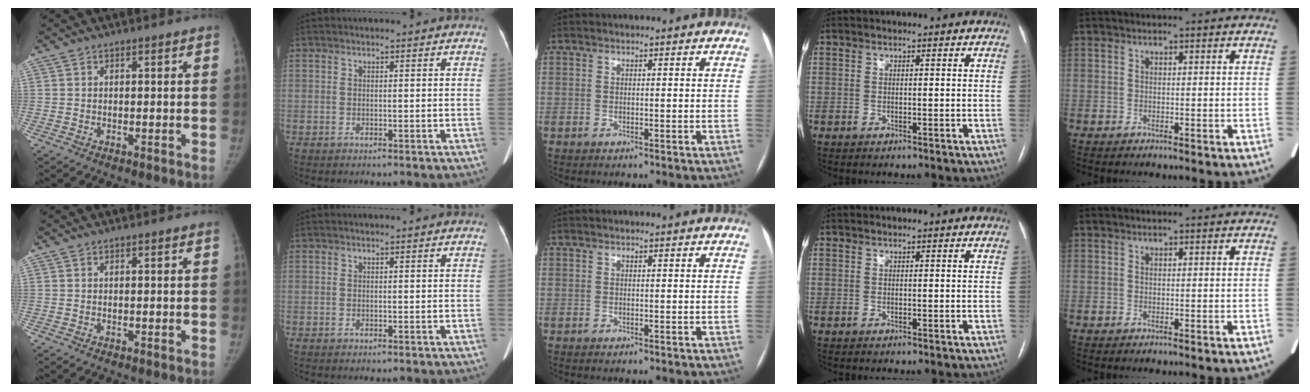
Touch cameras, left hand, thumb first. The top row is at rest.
{}